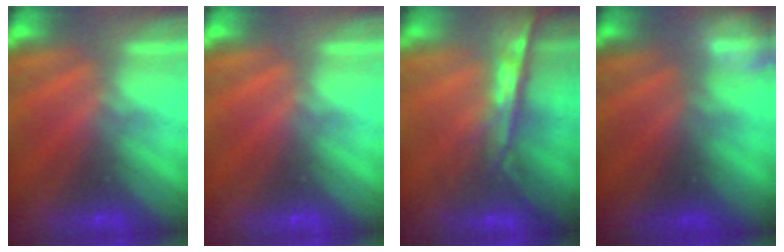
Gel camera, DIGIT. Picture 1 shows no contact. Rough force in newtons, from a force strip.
{"total": 0.0}
{"total": 7.2}
{"total": 5.6}